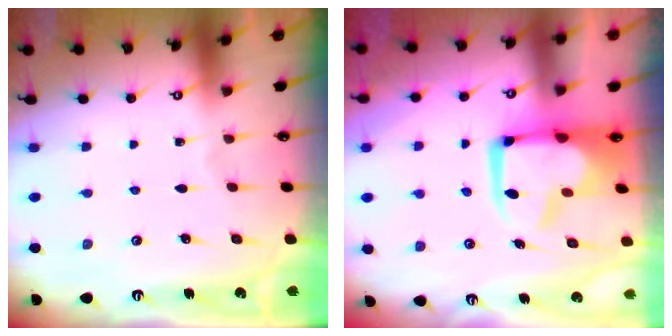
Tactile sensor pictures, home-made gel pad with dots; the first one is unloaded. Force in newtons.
{"total": 12.4, "press": 12.2, "slide": 1.7}